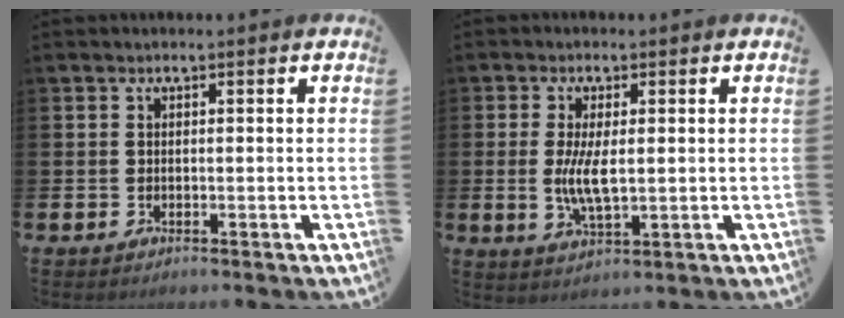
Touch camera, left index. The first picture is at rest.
{"total": 5.1, "force": [0.5, 1.8, 4.7], "torque": [-0.091, -0.001, 0.004]}